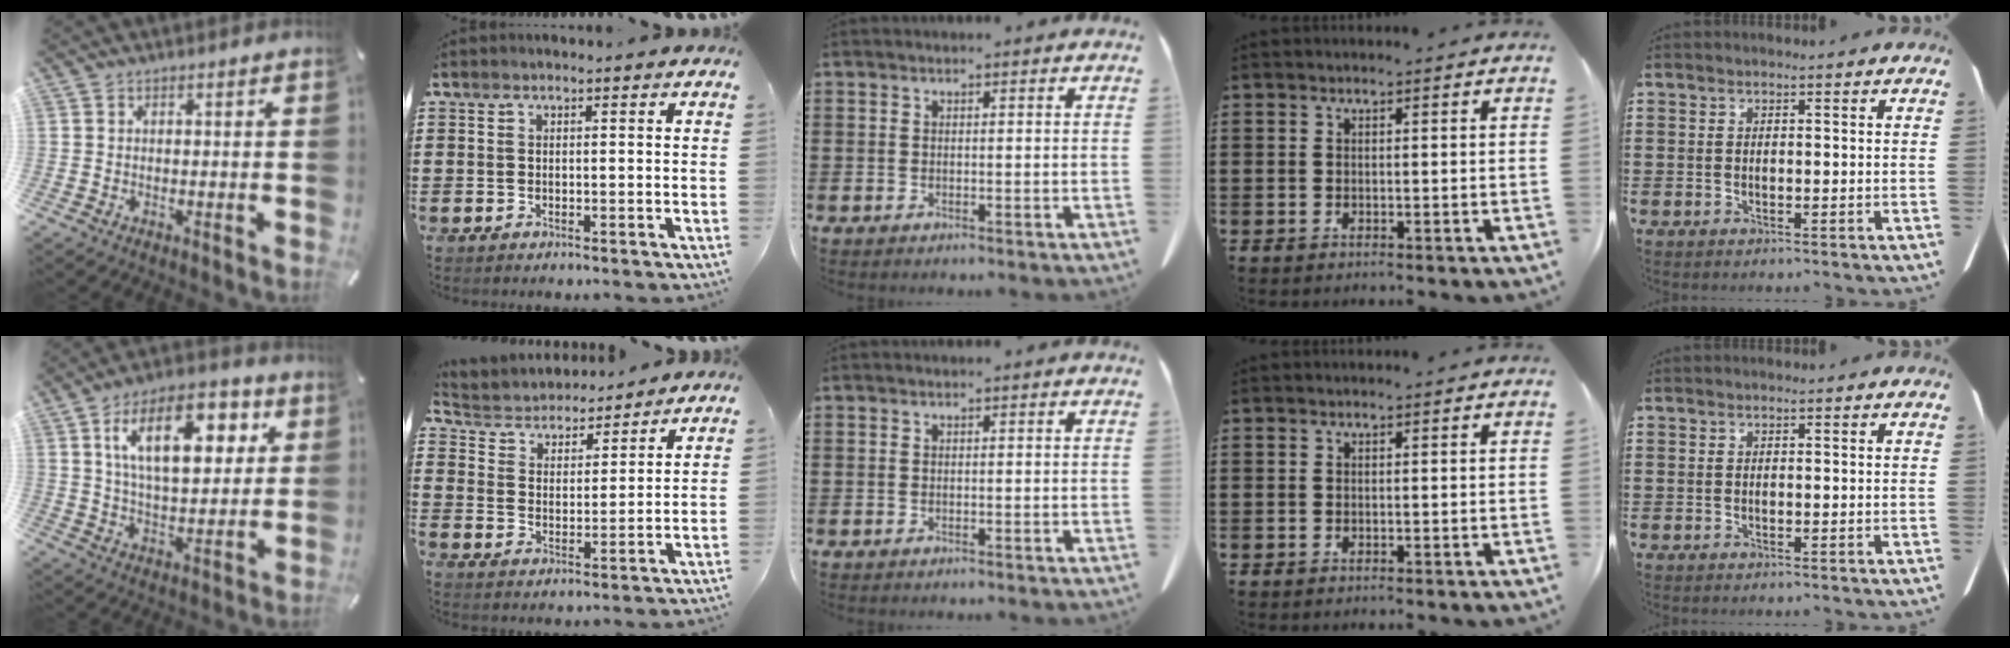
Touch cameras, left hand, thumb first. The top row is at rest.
{"thumb": {"total": 18.5, "force": [7.0, 9.9, 14.0], "torque": [-0.216, -0.002, 0.113]}, "index": {"total": 4.1, "force": [4.0, 1.0, -0.2], "torque": [-0.023, -0.028, 0.065]}}